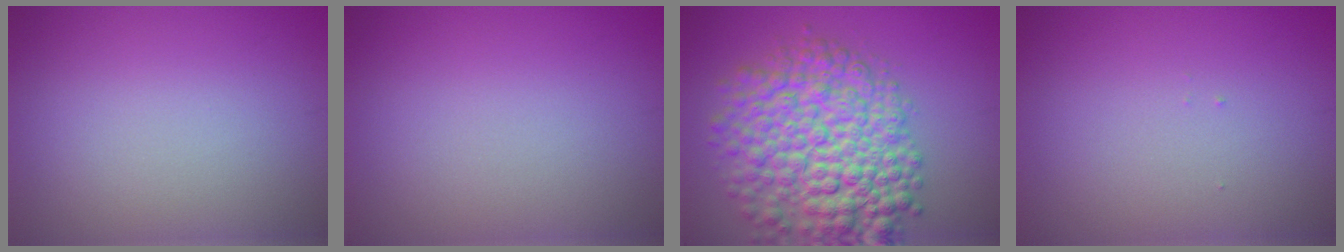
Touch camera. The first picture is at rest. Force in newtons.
{"total": 0.0}
{"total": 9.7, "press": 9.7, "slide": 0.3}
{"total": 0.0}